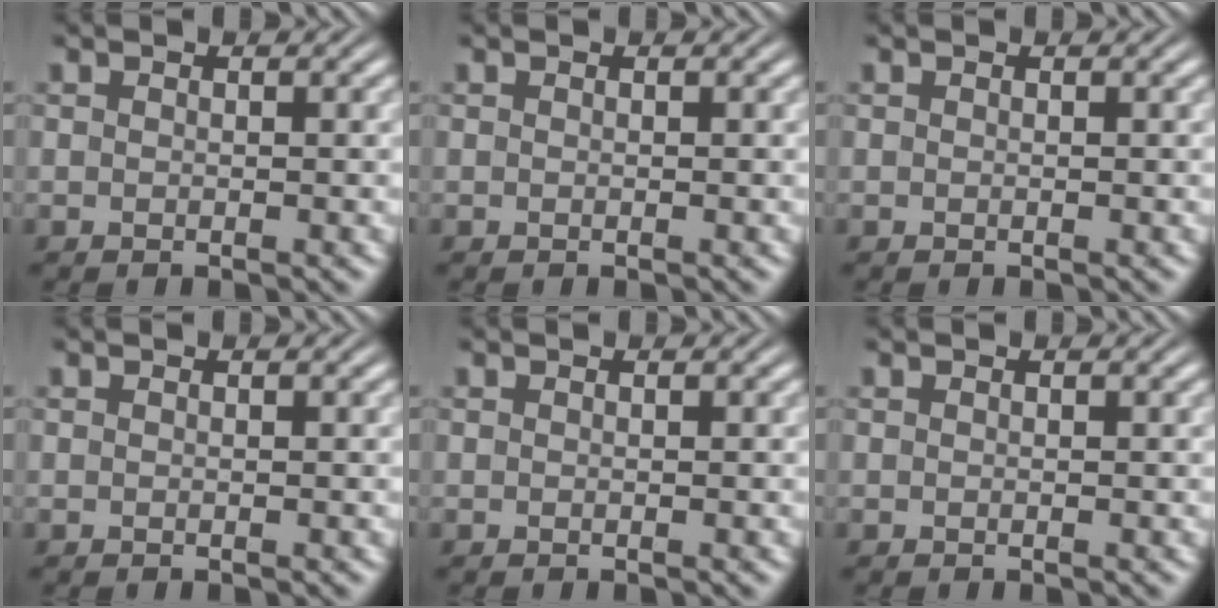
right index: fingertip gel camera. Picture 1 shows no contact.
{"total": 0.0}
{"total": 0.0}
{"total": 0.0}
{"total": 0.0}
{"total": 0.0}